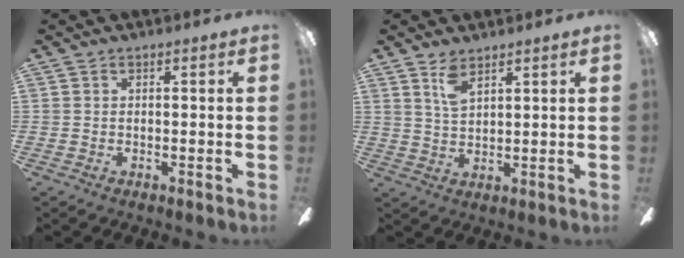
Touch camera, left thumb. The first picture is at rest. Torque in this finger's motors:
{"motor_torque": [0.03, 0.30, -0.17, -0.30, 0.00]}